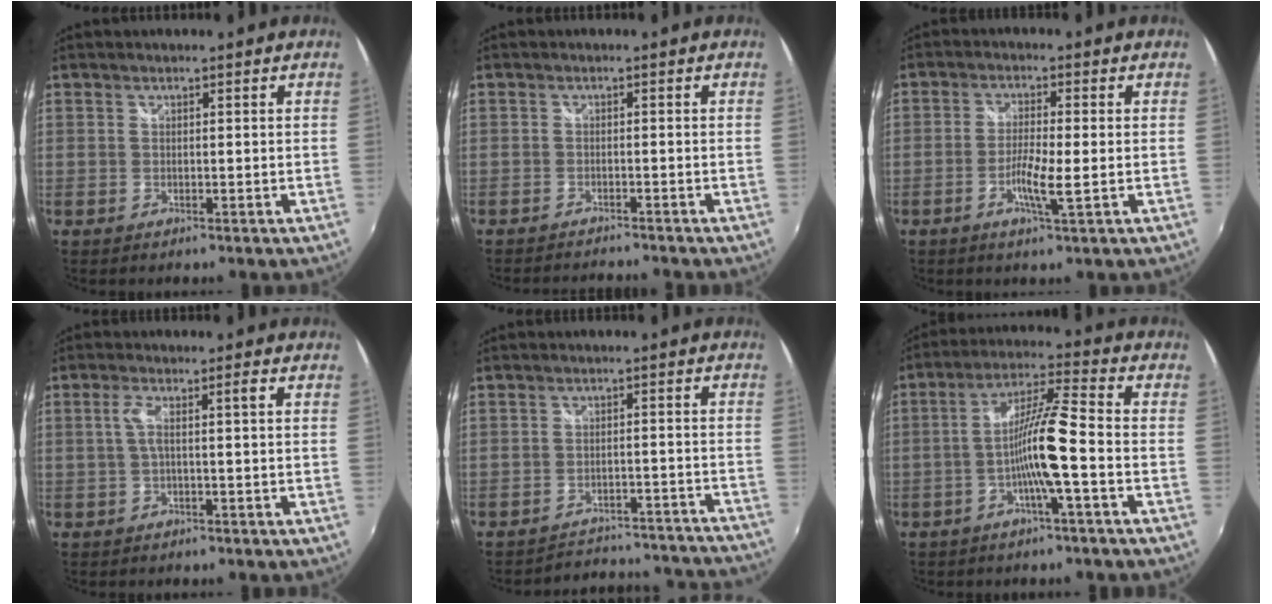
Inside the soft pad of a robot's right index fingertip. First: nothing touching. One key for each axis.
{"total": 4.9, "fx": -4.7, "fy": 0.0, "fz": 1.2, "tx": -0.037, "ty": -0.013, "tz": -0.077}
{"total": 4.7, "fx": -1.5, "fy": 0.0, "fz": 4.5, "tx": -0.090, "ty": -0.004, "tz": -0.031}
{"total": 3.1, "fx": -0.4, "fy": -0.3, "fz": 3.0, "tx": -0.060, "ty": 0.004, "tz": -0.005}
{"total": 20.3, "fx": -19.5, "fy": 4.0, "fz": 4.4, "tx": -0.072, "ty": 0.026, "tz": -0.232}
{"total": 9.5, "fx": -3.4, "fy": -0.4, "fz": 8.8, "tx": -0.175, "ty": 0.012, "tz": -0.065}